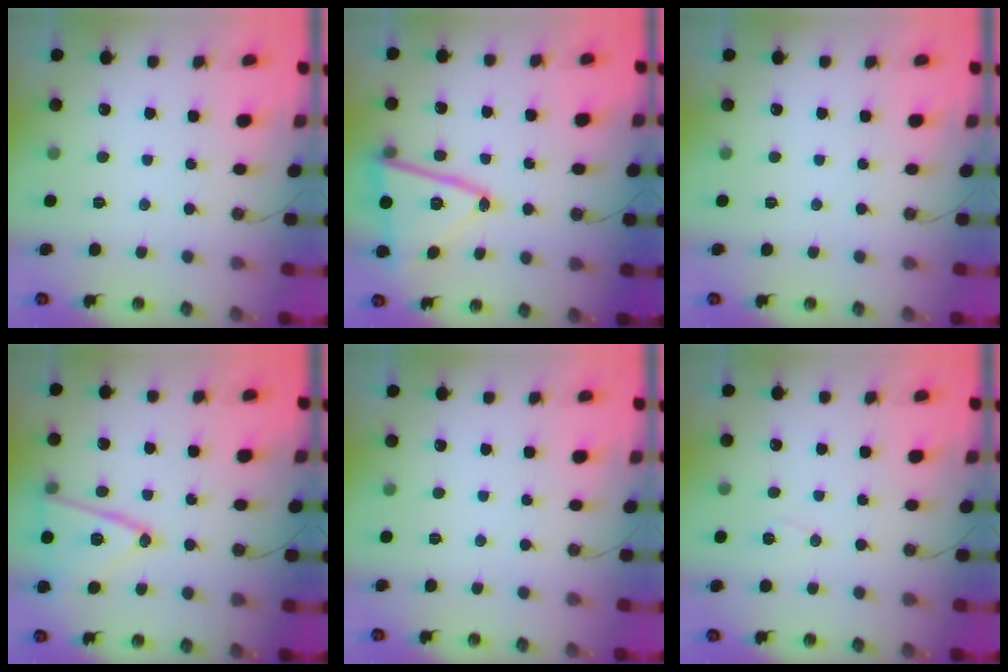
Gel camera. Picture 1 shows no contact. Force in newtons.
{"total": 16.7, "press": 16.6, "slide": 1.5}
{"total": 0.0}
{"total": 15.5, "press": 15.1, "slide": 3.7}
{"total": 0.0}
{"total": 5.3, "press": 3.9, "slide": 3.5}